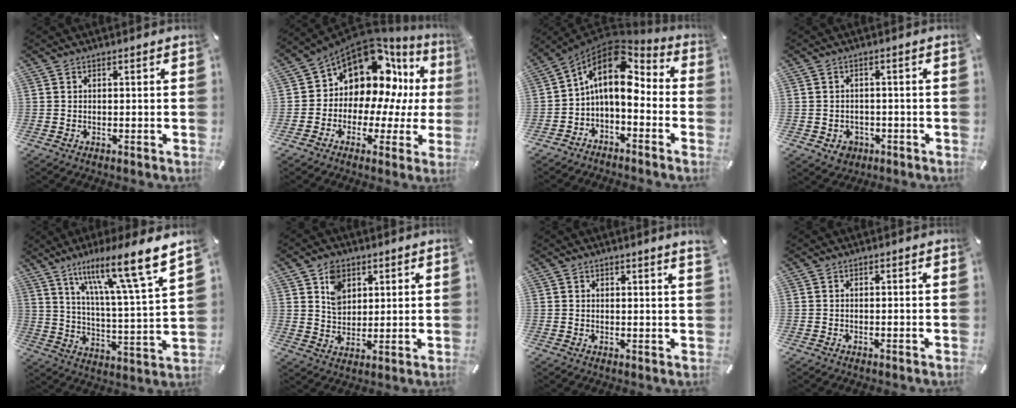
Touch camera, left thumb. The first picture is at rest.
{"total": 13.1, "force": [7.2, 9.2, 6.0], "torque": [-0.105, -0.080, 0.125]}
{"total": 12.0, "force": [1.5, 7.5, 9.3], "torque": [-0.173, -0.014, 0.019]}
{"total": 3.1, "force": [-1.0, 2.7, 1.1], "torque": [-0.012, 0.002, -0.021]}
{"total": 18.0, "force": [12.2, 2.8, 12.9], "torque": [-0.213, -0.074, 0.189]}
{"total": 7.2, "force": [3.5, 5.7, 2.6], "torque": [-0.045, 0.002, 0.064]}
{"total": 1.3, "force": [1.2, -0.2, 0.5], "torque": [-0.009, -0.003, 0.022]}
{"total": 0.0}